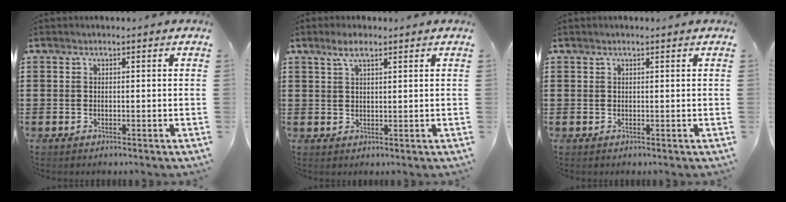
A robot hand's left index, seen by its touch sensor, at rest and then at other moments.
{"total": 3.6, "force": [2.2, 1.0, 2.7], "torque": [-0.057, 0.005, 0.039]}
{"total": 0.6, "force": [0.4, 0.0, 0.4], "torque": [-0.008, 0.000, 0.008]}